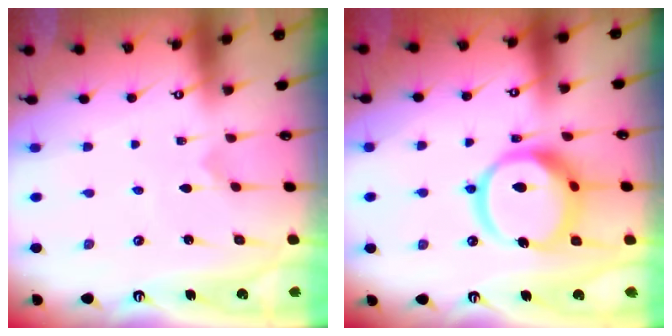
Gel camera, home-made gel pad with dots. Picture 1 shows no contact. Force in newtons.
{"total": 16.6, "press": 16.4, "slide": 2.2}